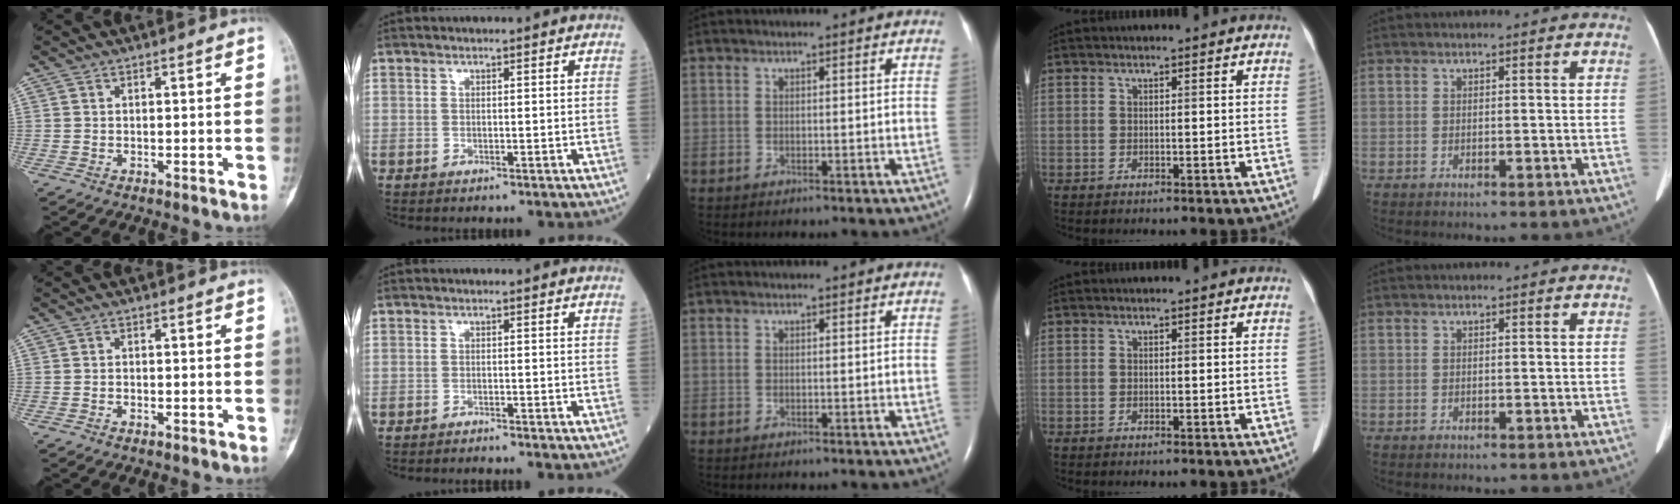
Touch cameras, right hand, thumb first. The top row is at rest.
{"thumb": {"total": 0.7, "force": [-0.6, 0.3, 0.3], "torque": [-0.011, 0.006, -0.009]}, "index": {"total": 1.9, "force": [-1.9, -0.2, 0.4], "torque": [-0.005, 0.000, -0.025]}}